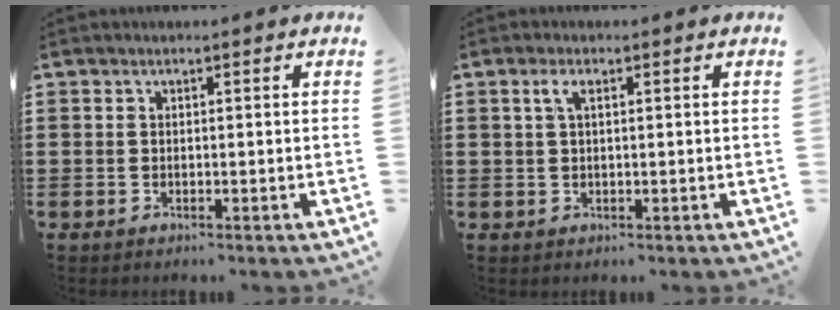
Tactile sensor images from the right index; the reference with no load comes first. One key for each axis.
{"total": 1.9, "fx": 0.5, "fy": 0.5, "fz": 1.7, "tx": -0.035, "ty": 0.005, "tz": 0.008}